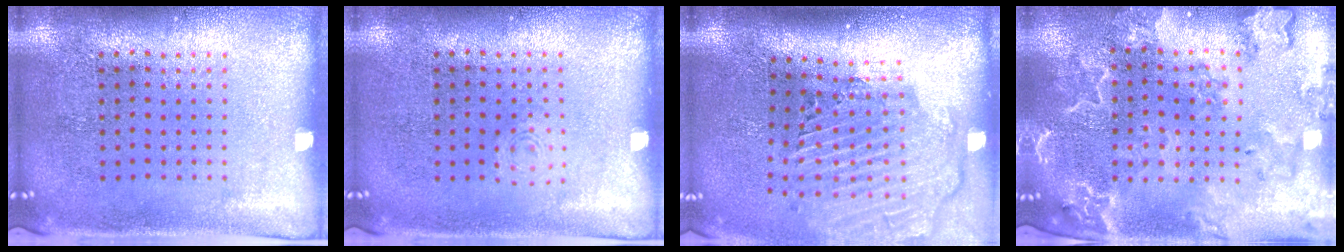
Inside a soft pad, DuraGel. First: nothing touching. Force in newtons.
{"total": 0.6, "press": 0.6, "slide": 0.2}
{"total": 2.9, "press": 2.4, "slide": 1.7}
{"total": 2.9, "press": 2.7, "slide": 1.1}